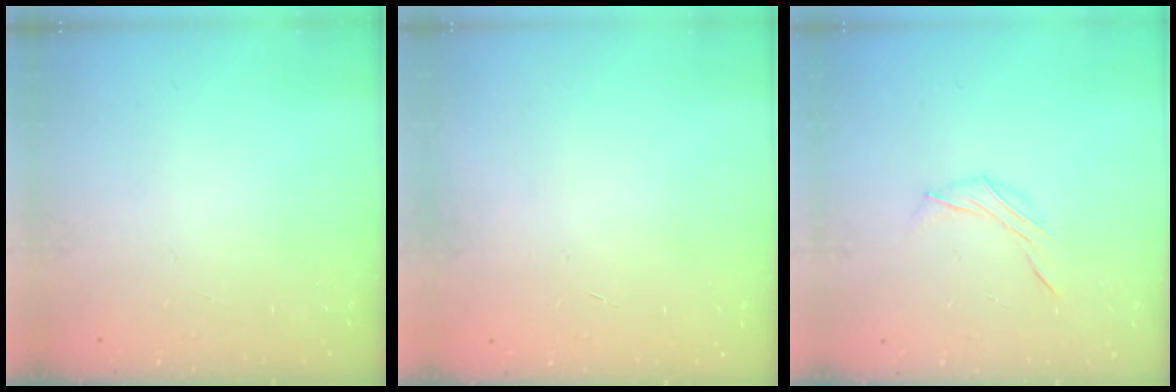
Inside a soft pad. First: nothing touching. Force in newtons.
{"total": 0.0}
{"total": 5.5, "press": 5.4, "slide": 0.9}